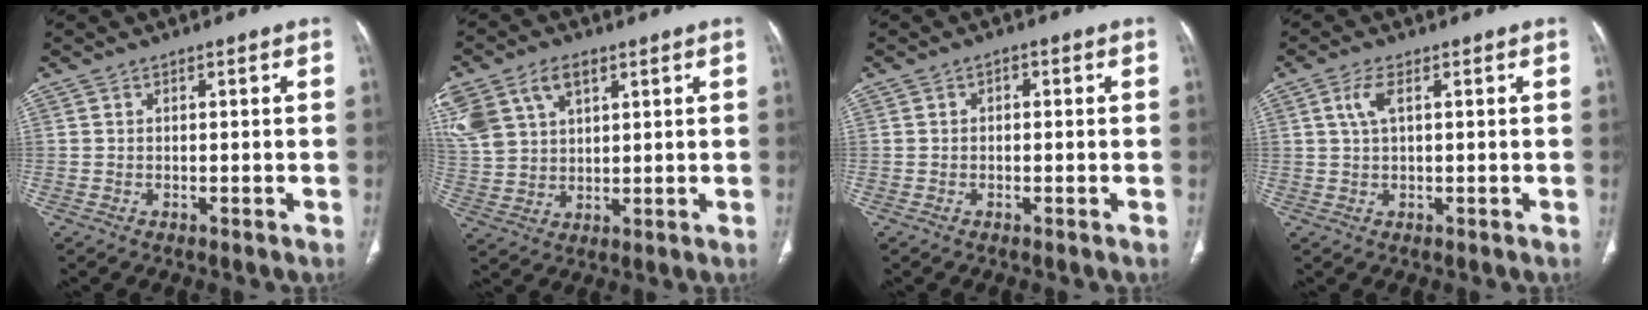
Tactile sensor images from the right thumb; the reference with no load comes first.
{"total": 16.5, "force": [7.9, 10.8, 9.7], "torque": [-0.231, 0.017, 0.159]}
{"total": 1.0, "force": [0.1, 0.7, 0.8], "torque": [-0.008, 0.006, -0.003]}
{"total": 3.3, "force": [1.1, 1.2, 2.9], "torque": [-0.073, 0.010, 0.025]}